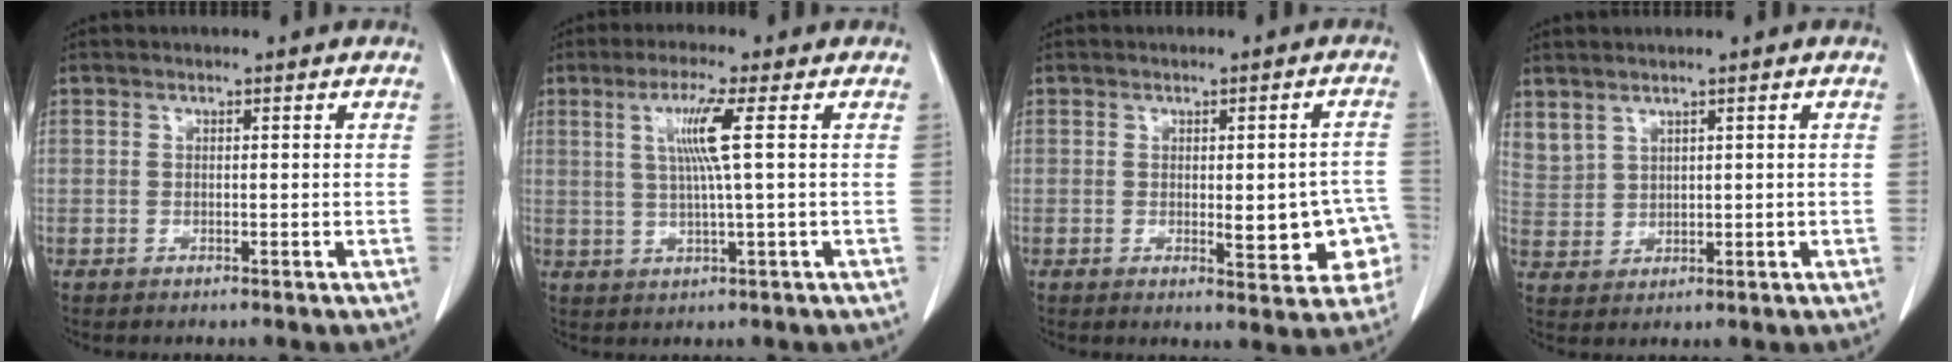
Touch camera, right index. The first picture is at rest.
{"total": 6.0, "force": [1.5, -1.0, 5.7], "torque": [-0.110, 0.001, 0.032]}
{"total": 8.2, "force": [-1.7, 2.8, 7.5], "torque": [-0.073, 0.012, -0.013]}
{"total": 4.4, "force": [3.4, 2.5, 1.3], "torque": [-0.033, 0.007, 0.087]}